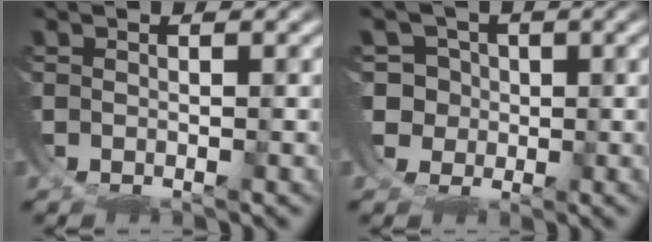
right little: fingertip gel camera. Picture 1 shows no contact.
{"total": 7.0, "force": [-0.1, 6.8, 1.5], "torque": [-0.064, -0.028, 0.000]}